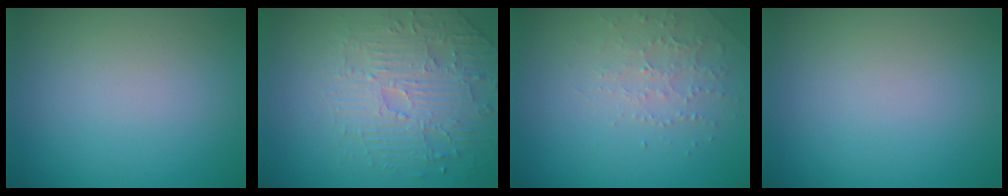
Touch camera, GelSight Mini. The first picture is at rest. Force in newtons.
{"total": 4.6, "press": 3.7, "slide": 2.7}
{"total": 2.2, "press": 2.1, "slide": 0.6}
{"total": 0.0}